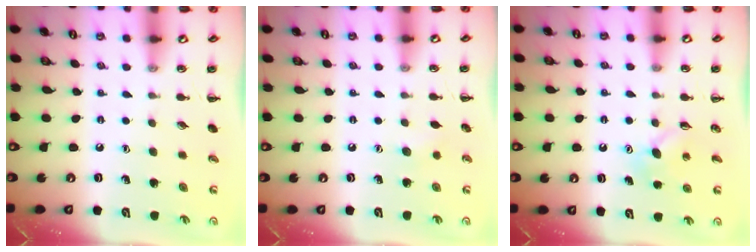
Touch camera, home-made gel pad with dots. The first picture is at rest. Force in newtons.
{"total": 5.0, "press": 4.9, "slide": 1.0}
{"total": 4.2, "press": 4.0, "slide": 1.2}